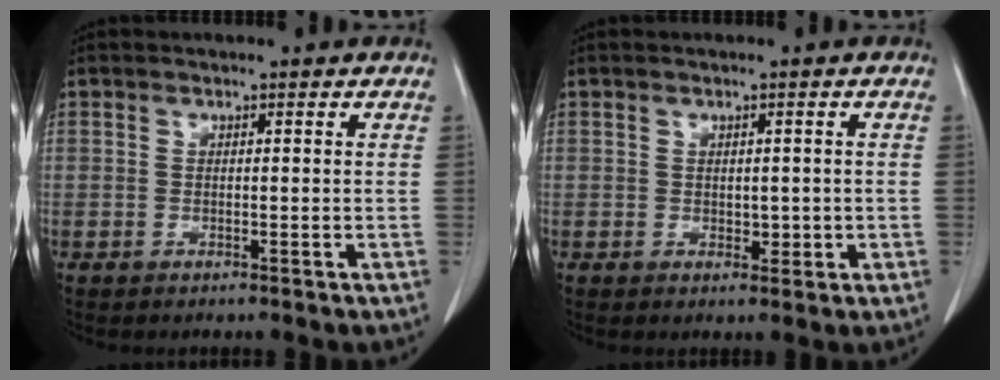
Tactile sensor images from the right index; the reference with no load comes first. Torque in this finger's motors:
{"motor_torque": [0.04, 0.11, 0.02, 0.03]}